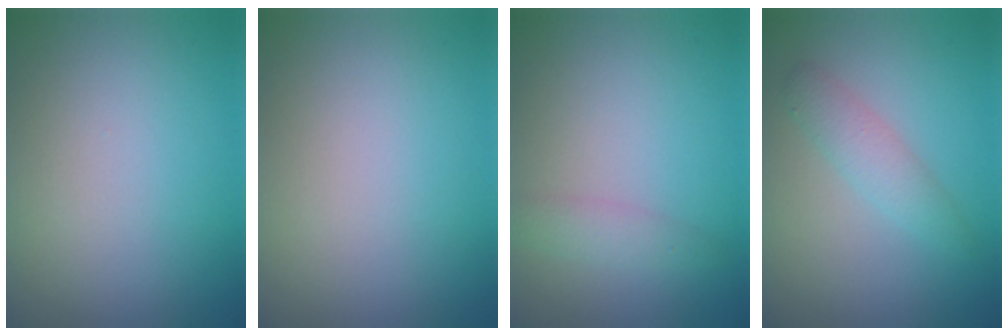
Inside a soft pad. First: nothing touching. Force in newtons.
{"total": 0.0}
{"total": 1.6, "press": 1.6, "slide": 0.1}
{"total": 2.2, "press": 2.2, "slide": 0.1}